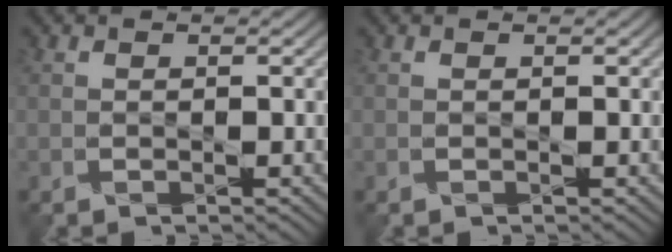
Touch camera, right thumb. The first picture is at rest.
{"total": 0.0}